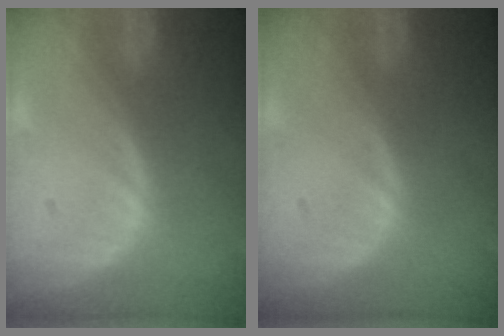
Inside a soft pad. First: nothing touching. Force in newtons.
{"total": 0.0}